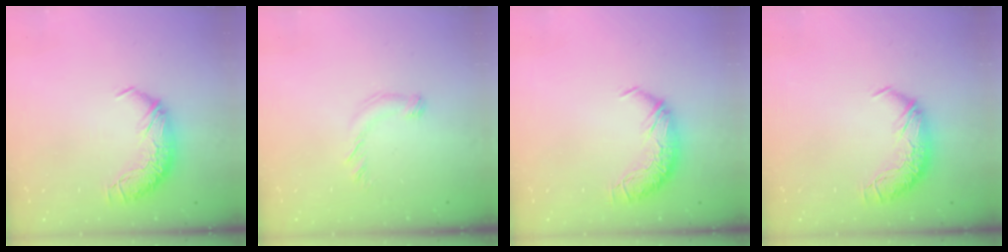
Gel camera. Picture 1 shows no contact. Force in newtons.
{"total": 4.6, "press": 4.6, "slide": 0.5}
{"total": 0.0}
{"total": 0.0}